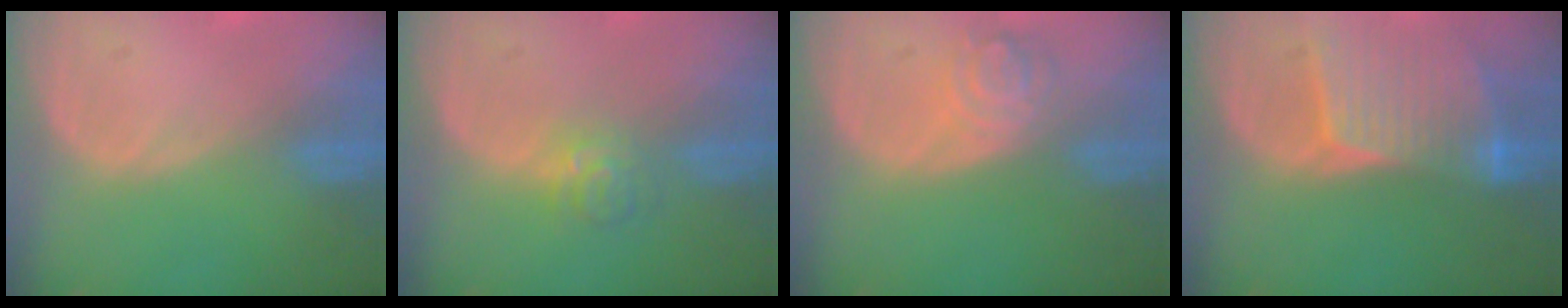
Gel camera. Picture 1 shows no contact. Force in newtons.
{"total": 3.6, "press": 3.5, "slide": 1.0}
{"total": 4.4, "press": 4.1, "slide": 1.6}
{"total": 8.4, "press": 7.6, "slide": 3.5}